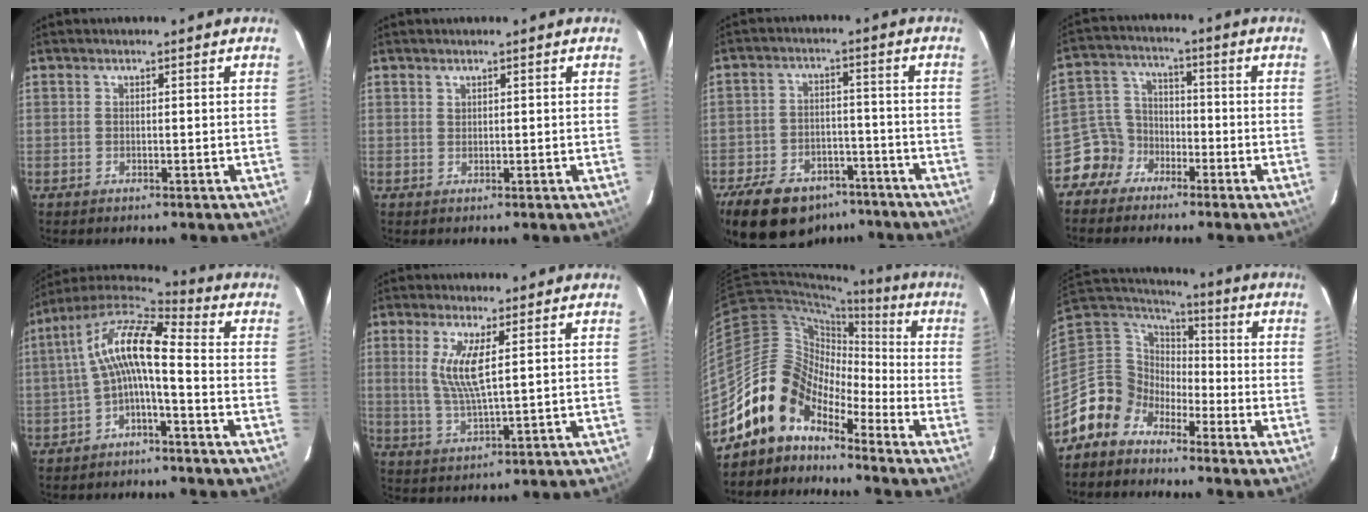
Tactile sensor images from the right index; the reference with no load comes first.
{"total": 0.6, "force": [0.5, 0.3, 0.1], "torque": [-0.001, 0.001, 0.010]}
{"total": 19.6, "force": [-14.0, 10.5, 8.9], "torque": [-0.203, 0.004, -0.199]}
{"total": 7.2, "force": [-4.9, 5.3, 0.2], "torque": [-0.015, 0.032, -0.102]}
{"total": 11.2, "force": [-1.4, 2.9, 10.7], "torque": [-0.215, 0.022, -0.030]}
{"total": 7.5, "force": [2.2, 1.1, 7.1], "torque": [-0.148, -0.010, 0.046]}
{"total": 12.3, "force": [-9.8, 6.5, 3.6], "torque": [-0.062, 0.034, -0.197]}
{"total": 9.5, "force": [-6.6, 6.9, 0.5], "torque": [-0.032, 0.039, -0.144]}